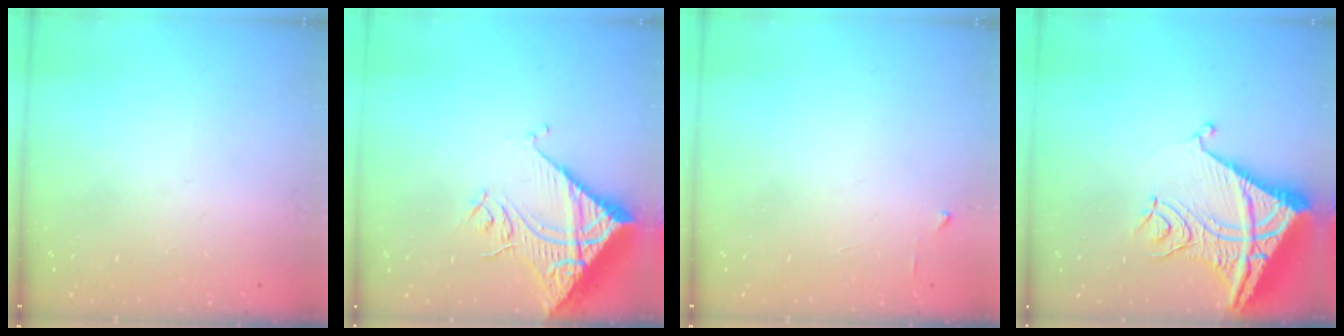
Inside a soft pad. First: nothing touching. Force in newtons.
{"total": 13.5, "press": 13.4, "slide": 1.7}
{"total": 3.7, "press": 3.6, "slide": 0.4}
{"total": 15.2, "press": 15.1, "slide": 1.8}